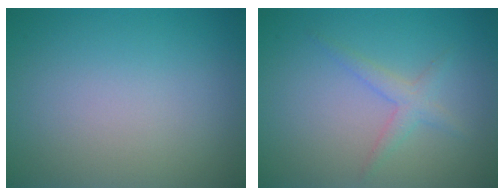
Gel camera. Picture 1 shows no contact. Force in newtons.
{"total": 1.8, "press": 1.8, "slide": 0.0}